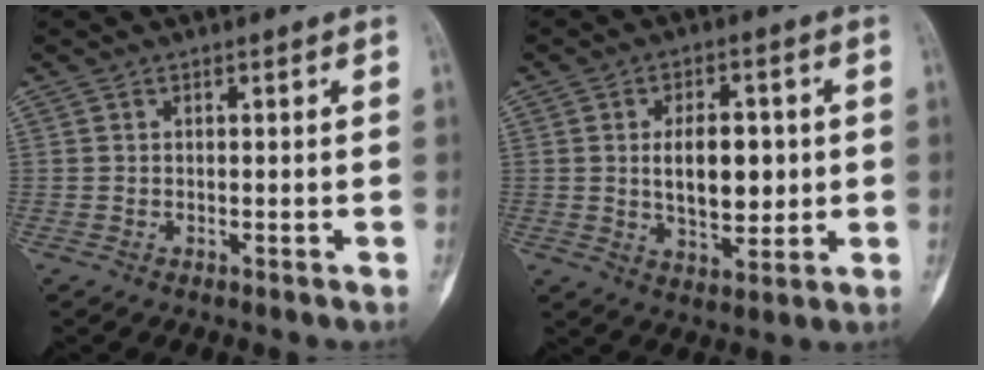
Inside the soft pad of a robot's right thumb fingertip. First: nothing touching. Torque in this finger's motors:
{"motor_torque": [0.07, 1.20, 0.21, -0.17, 0.29]}